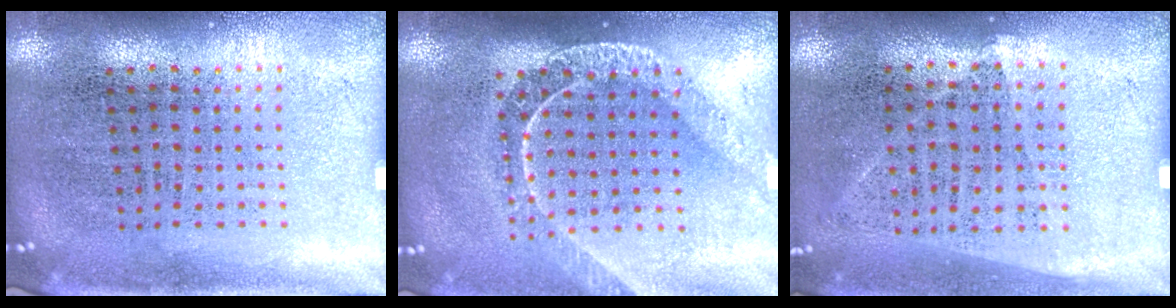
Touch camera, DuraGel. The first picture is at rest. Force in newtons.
{"total": 1.6, "press": 1.4, "slide": 0.8}
{"total": 1.0, "press": 0.8, "slide": 0.5}